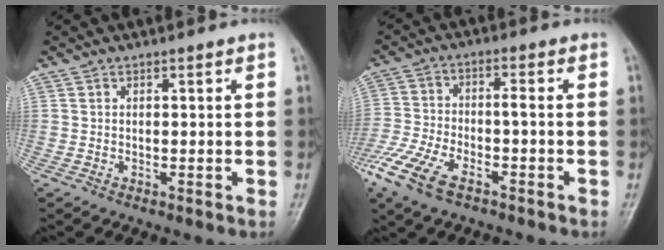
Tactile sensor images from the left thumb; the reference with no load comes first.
{"total": 12.0, "force": [-6.6, 4.3, 9.0], "torque": [-0.205, 0.014, -0.127]}